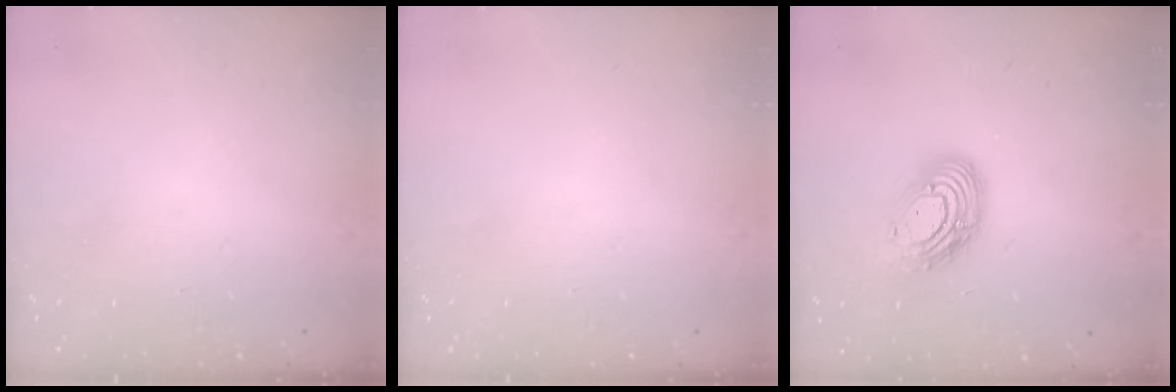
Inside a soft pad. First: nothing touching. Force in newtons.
{"total": 0.0}
{"total": 12.4, "press": 12.4, "slide": 1.1}